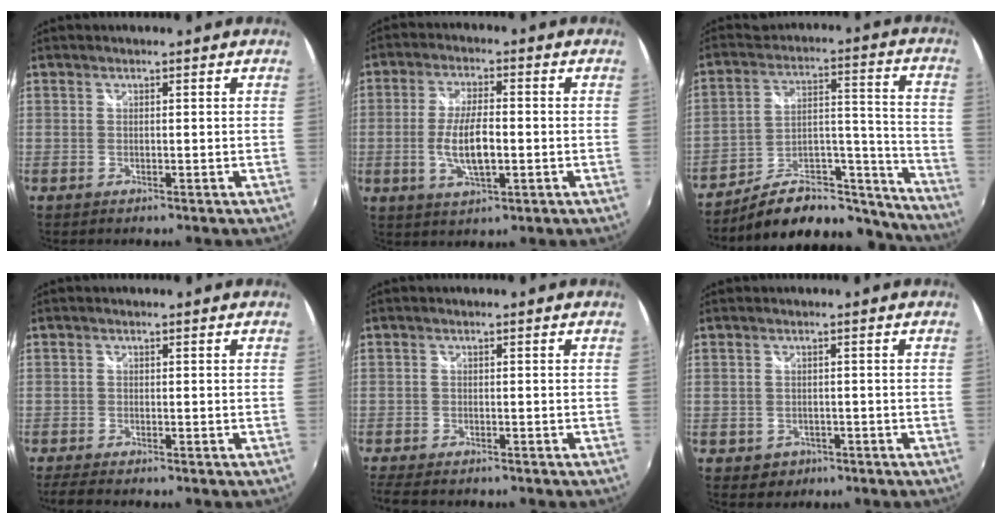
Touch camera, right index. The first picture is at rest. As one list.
[{"total": 8.7, "force": [-1.6, 3.1, 7.9], "torque": [-0.157, -0.005, -0.027]}, {"total": 20.9, "force": [-17.8, 8.0, 7.6], "torque": [-0.107, 0.053, -0.238]}, {"total": 3.4, "force": [-3.0, 0.7, 1.5], "torque": [-0.044, -0.017, -0.056]}, {"total": 5.9, "force": [-5.0, 1.7, 2.5], "torque": [-0.071, -0.027, -0.090]}, {"total": 3.1, "force": [-1.2, 2.8, 0.6], "torque": [-0.021, -0.001, -0.014]}]